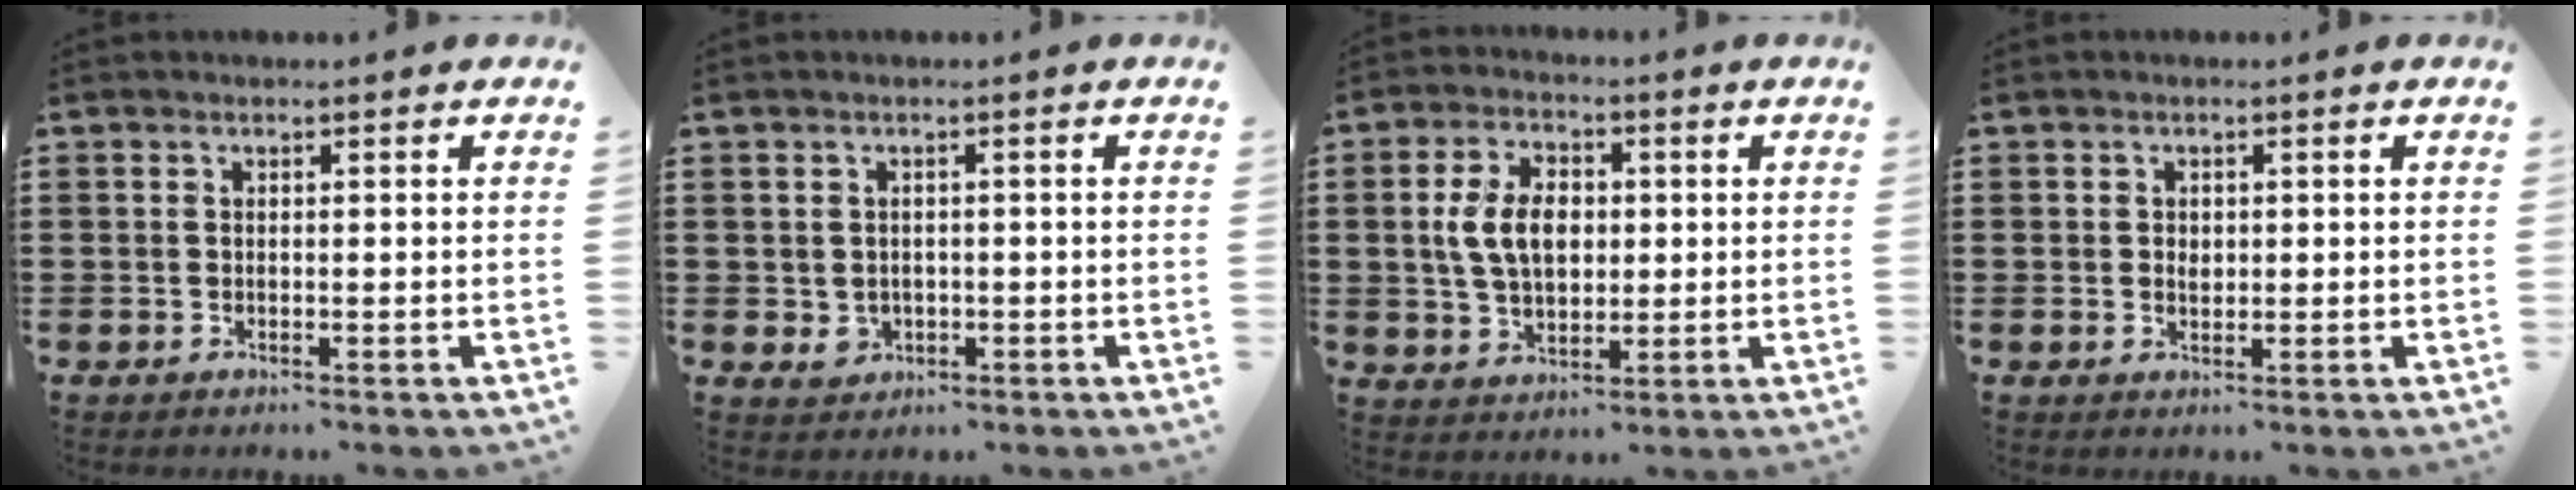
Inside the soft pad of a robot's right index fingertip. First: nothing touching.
{"total": 1.9, "force": [-0.3, 1.7, 0.8], "torque": [-0.021, 0.004, -0.008]}
{"total": 7.9, "force": [0.7, 5.1, 6.0], "torque": [-0.137, 0.009, 0.004]}
{"total": 1.2, "force": [0.2, 0.9, 0.8], "torque": [-0.017, 0.006, 0.002]}